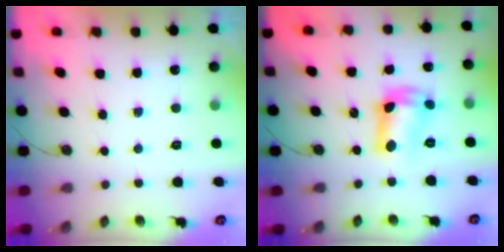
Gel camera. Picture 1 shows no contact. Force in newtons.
{"total": 11.7, "press": 11.7, "slide": 0.9}